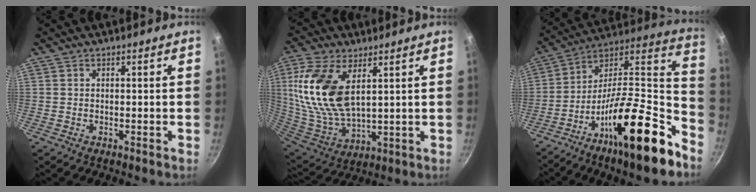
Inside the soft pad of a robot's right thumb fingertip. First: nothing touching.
{"total": 18.3, "force": [5.5, 9.6, 14.5], "torque": [-0.294, -0.024, 0.117]}
{"total": 27.1, "force": [-14.6, 7.8, 21.5], "torque": [-0.285, 0.086, -0.255]}